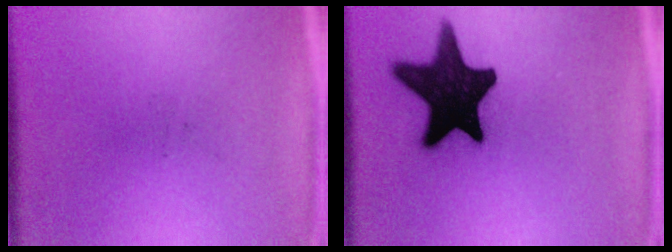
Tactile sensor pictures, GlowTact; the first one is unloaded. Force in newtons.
{"total": 18.4}